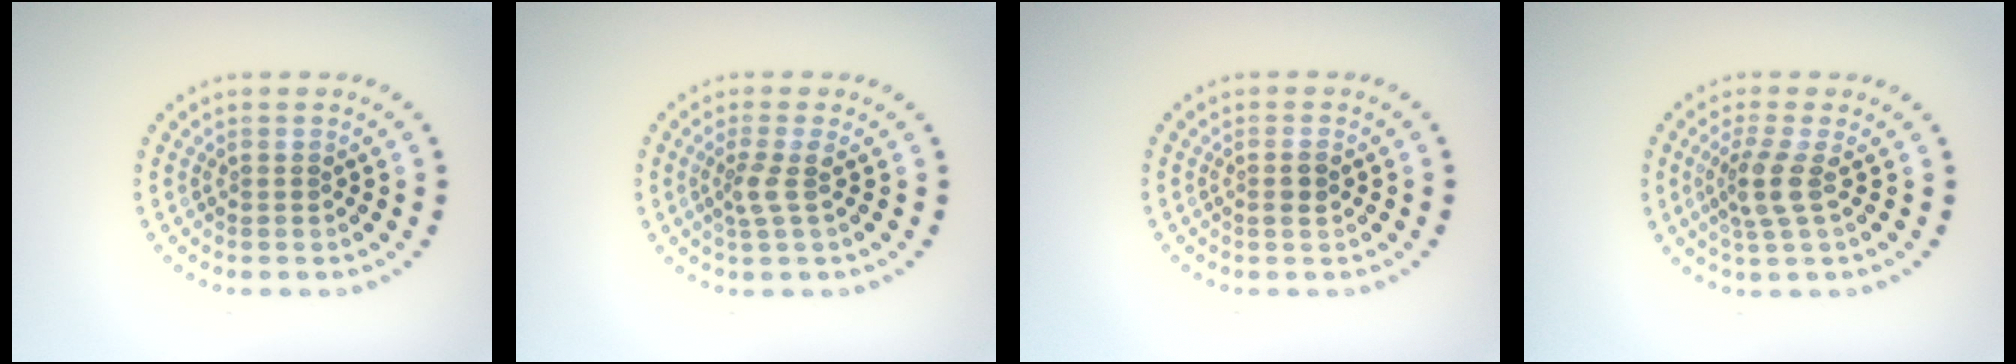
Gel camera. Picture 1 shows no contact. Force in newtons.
{"total": 2.0, "press": 1.4, "slide": 1.4}
{"total": 1.2, "press": 1.2, "slide": 0.4}
{"total": 2.7, "press": 2.0, "slide": 1.8}